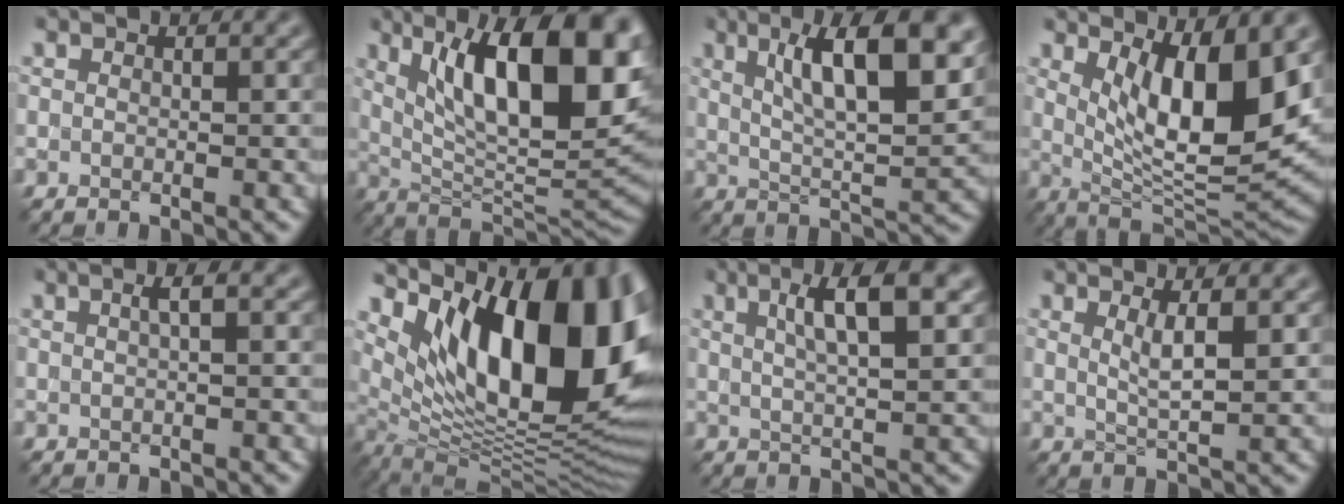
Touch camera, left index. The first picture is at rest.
{"total": 14.4, "force": [5.1, 4.7, 12.7], "torque": [-0.168, 0.003, 0.082]}
{"total": 10.4, "force": [4.2, 3.1, 9.0], "torque": [-0.133, 0.003, 0.070]}
{"total": 9.7, "force": [2.9, 3.1, 8.7], "torque": [-0.136, -0.026, 0.058]}
{"total": 1.3, "force": [0.4, 0.1, 1.2], "torque": [-0.021, 0.005, 0.005]}
{"total": 16.7, "force": [5.8, 7.6, 13.7], "torque": [-0.181, 0.000, 0.100]}
{"total": 5.5, "force": [2.2, 1.3, 4.9], "torque": [-0.069, 0.004, 0.033]}
{"total": 2.5, "force": [1.0, 0.5, 2.2], "torque": [-0.034, -0.006, 0.020]}